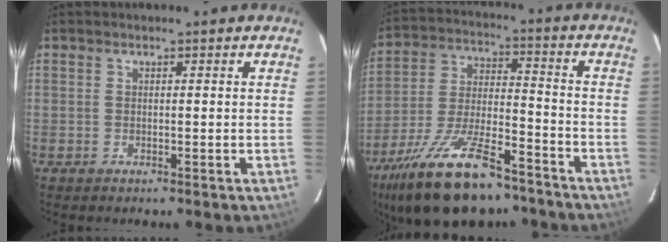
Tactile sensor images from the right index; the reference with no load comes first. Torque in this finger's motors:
{"motor_torque": [1.71, -0.43, 0.78, 0.21]}